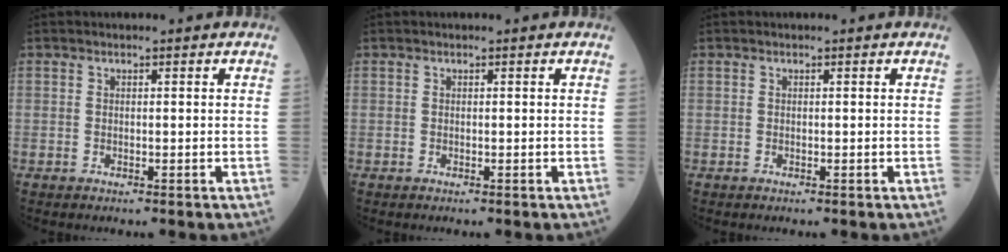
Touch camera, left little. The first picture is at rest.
{"total": 0.0}
{"total": 0.0}